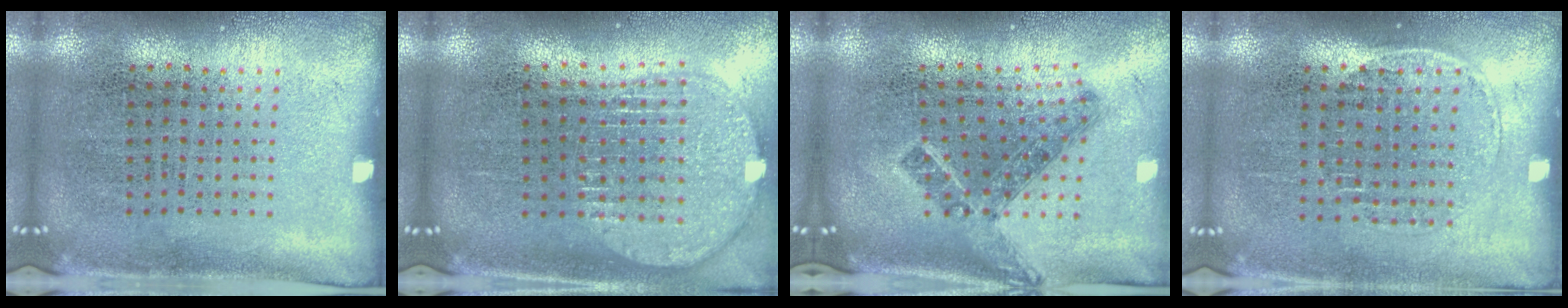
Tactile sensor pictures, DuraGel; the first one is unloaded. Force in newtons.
{"total": 1.9, "press": 1.6, "slide": 1.0}
{"total": 1.2, "press": 1.0, "slide": 0.8}
{"total": 1.2, "press": 1.0, "slide": 0.7}